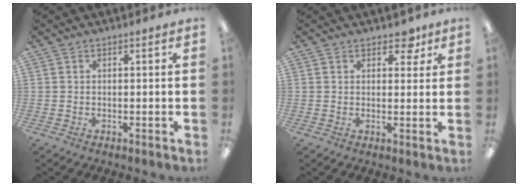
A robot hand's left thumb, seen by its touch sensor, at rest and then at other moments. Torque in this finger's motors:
{"motor_torque": [-0.06, 0.00, -0.51, 0.09, -0.01]}